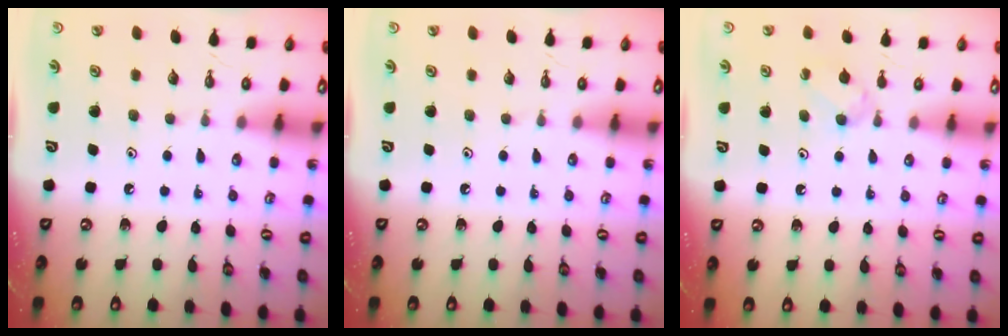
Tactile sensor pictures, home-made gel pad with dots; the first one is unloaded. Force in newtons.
{"total": 0.0}
{"total": 3.1, "press": 3.0, "slide": 0.6}